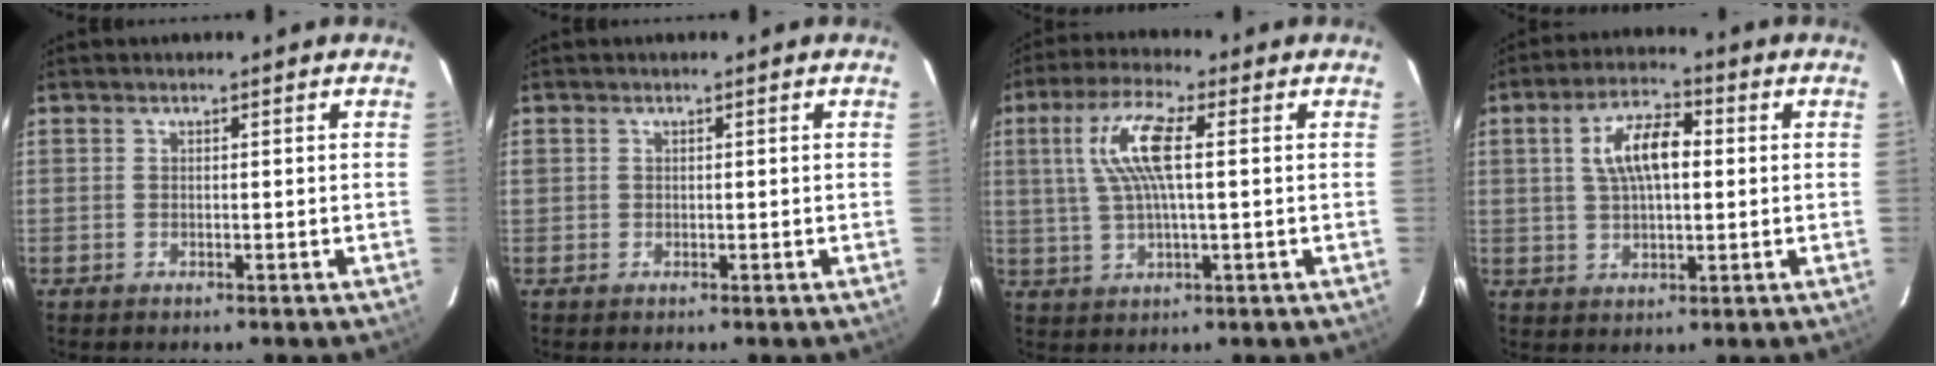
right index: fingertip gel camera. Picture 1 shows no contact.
{"total": 0.5, "force": [0.1, 0.5, 0.1], "torque": [-0.001, 0.002, -0.001]}
{"total": 10.0, "force": [2.0, 2.1, 9.5], "torque": [-0.188, 0.012, 0.041]}
{"total": 9.1, "force": [1.7, 4.1, 7.9], "torque": [-0.148, 0.019, 0.031]}